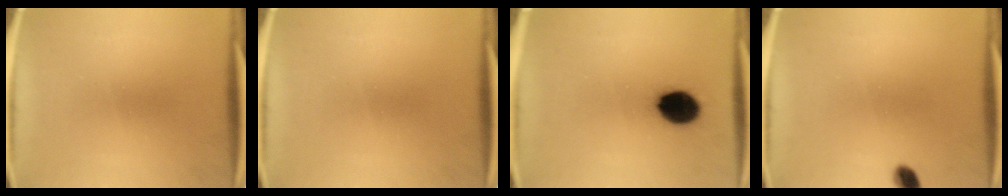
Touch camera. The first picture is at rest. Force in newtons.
{"total": 0.0}
{"total": 10.8}
{"total": 2.9}